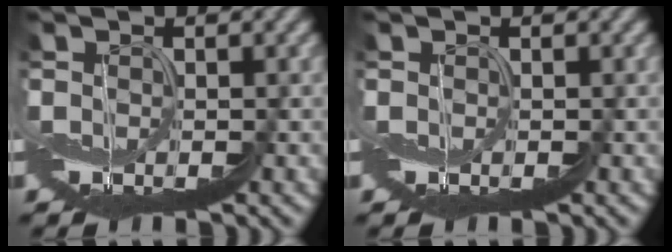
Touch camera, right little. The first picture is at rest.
{"total": 0.0}